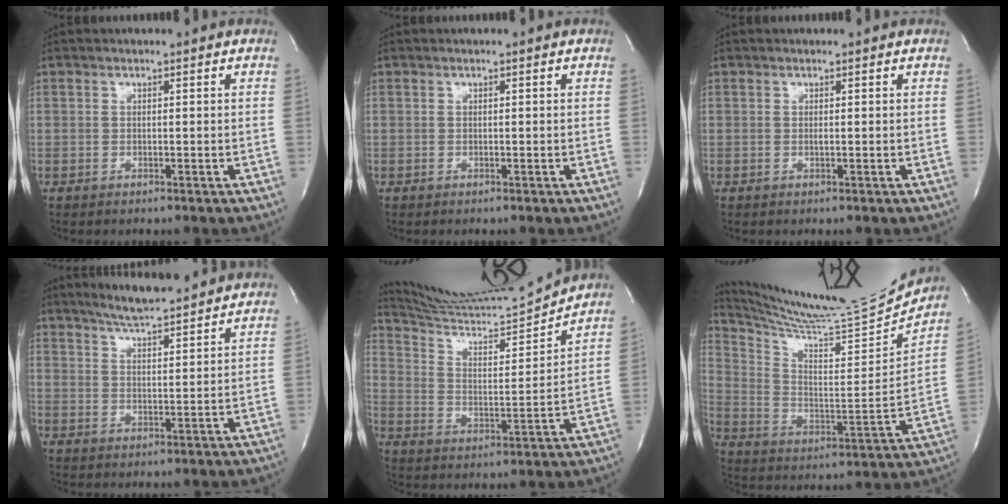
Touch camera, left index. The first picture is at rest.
{"total": 0.0}
{"total": 0.7, "force": [0.4, 0.1, 0.6], "torque": [-0.015, 0.005, 0.006]}
{"total": 10.0, "force": [9.1, 0.5, 3.9], "torque": [-0.071, 0.010, 0.141]}
{"total": 16.2, "force": [15.5, -1.6, 4.2], "torque": [-0.088, -0.036, 0.255]}
{"total": 23.2, "force": [21.8, 0.3, 8.0], "torque": [-0.154, -0.084, 0.324]}